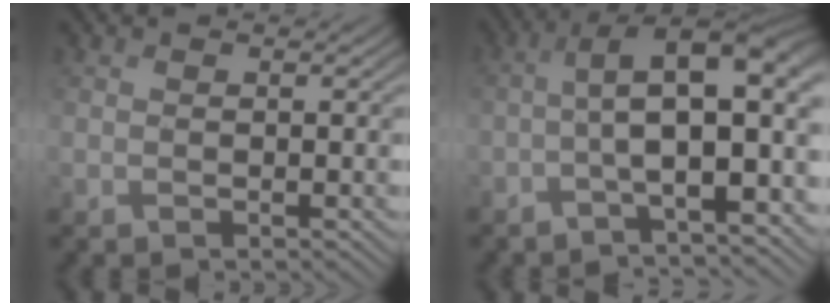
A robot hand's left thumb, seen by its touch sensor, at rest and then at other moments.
{"total": 10.8, "force": [-1.6, 3.7, 10.0], "torque": [-0.163, 0.015, -0.032]}